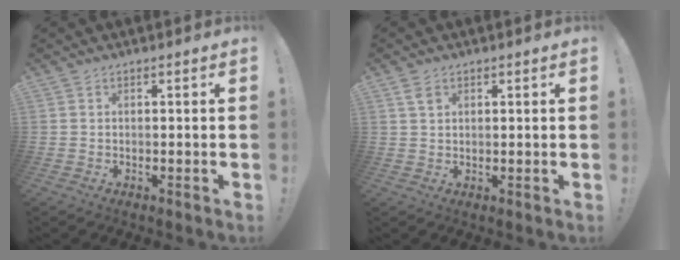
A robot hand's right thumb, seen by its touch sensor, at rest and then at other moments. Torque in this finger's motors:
{"motor_torque": [0.01, 0.89, -0.12, -0.08, 0.00]}